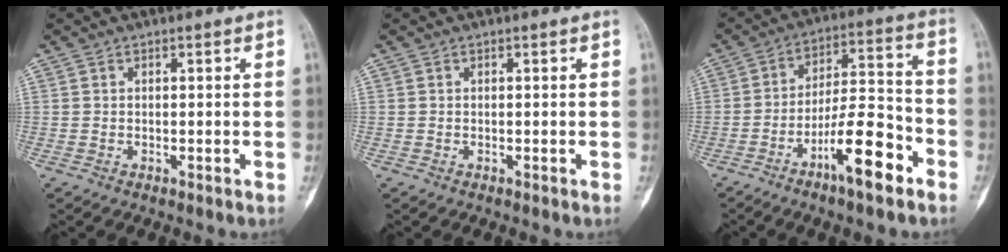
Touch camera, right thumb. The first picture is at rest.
{"total": 0.0}
{"total": 13.4, "force": [-7.2, 3.5, 10.8], "torque": [-0.175, 0.058, -0.121]}